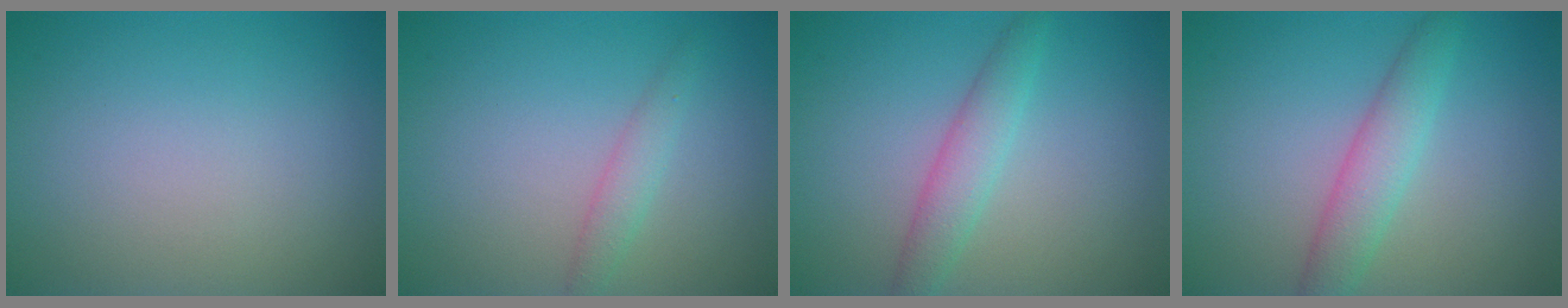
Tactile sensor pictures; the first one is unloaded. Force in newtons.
{"total": 1.6, "press": 1.6, "slide": 0.0}
{"total": 2.7, "press": 2.7, "slide": 0.1}
{"total": 3.3, "press": 3.3, "slide": 0.1}